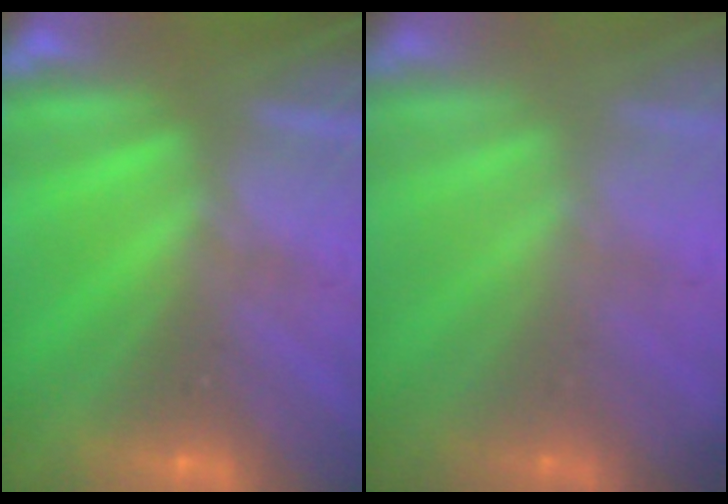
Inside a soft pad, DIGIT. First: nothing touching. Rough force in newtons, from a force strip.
{"total": 1.1}